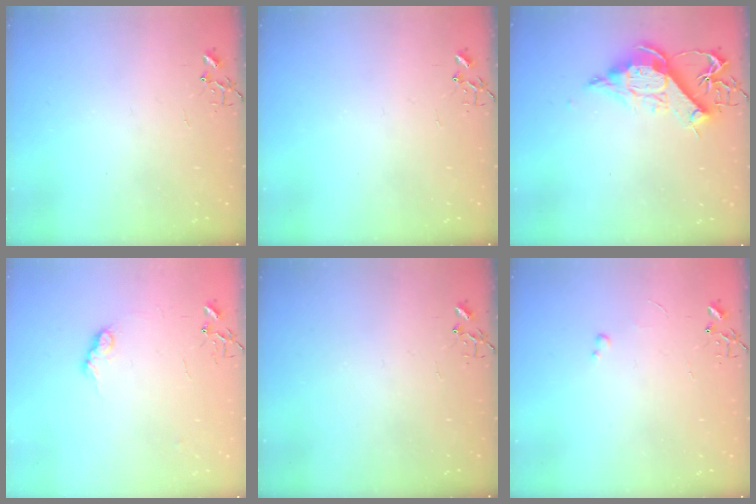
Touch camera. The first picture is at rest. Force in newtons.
{"total": 0.0}
{"total": 12.4, "press": 12.3, "slide": 1.8}
{"total": 7.8, "press": 7.8, "slide": 0.1}
{"total": 0.0}
{"total": 2.0, "press": 2.0, "slide": 0.3}